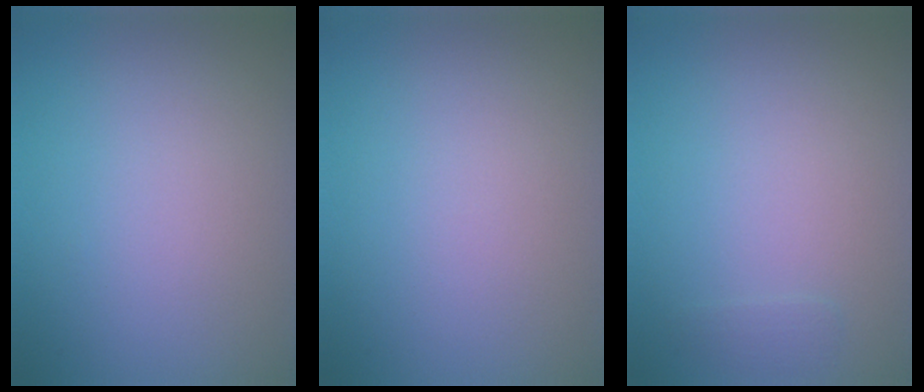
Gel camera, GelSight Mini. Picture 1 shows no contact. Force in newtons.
{"total": 0.0}
{"total": 0.7, "press": 0.7, "slide": 0.1}